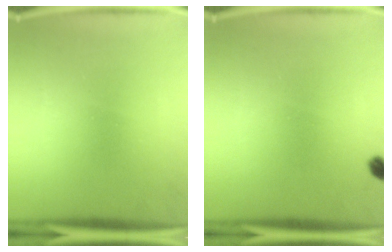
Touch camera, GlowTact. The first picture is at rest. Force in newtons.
{"total": 1.5}